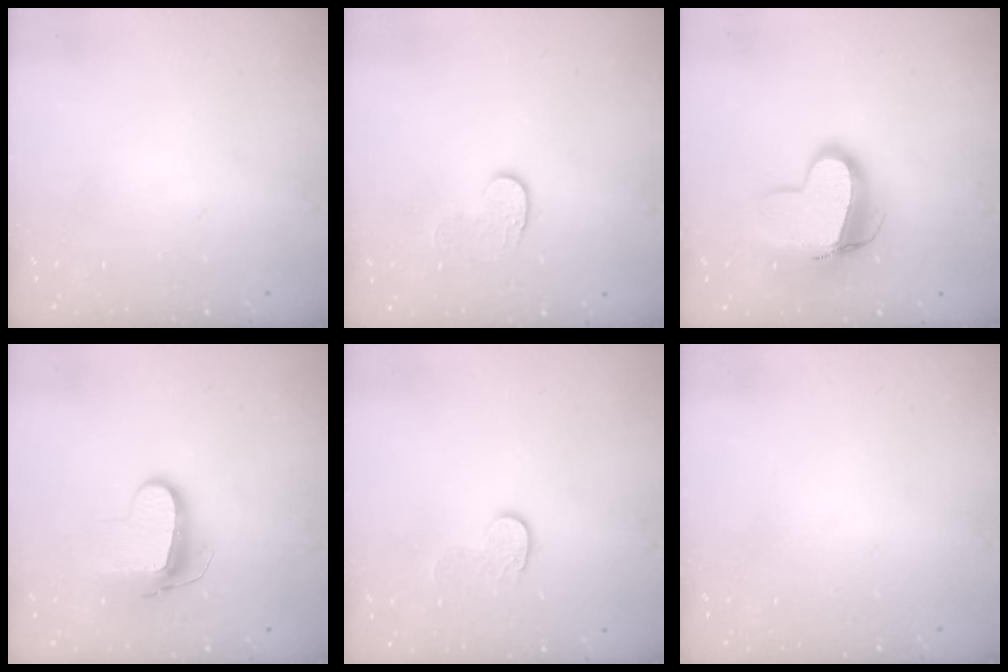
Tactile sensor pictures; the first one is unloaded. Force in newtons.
{"total": 3.6, "press": 3.6, "slide": 0.3}
{"total": 12.9, "press": 12.8, "slide": 1.4}
{"total": 9.6, "press": 9.6, "slide": 0.8}
{"total": 7.3, "press": 7.3, "slide": 0.2}
{"total": 0.0}